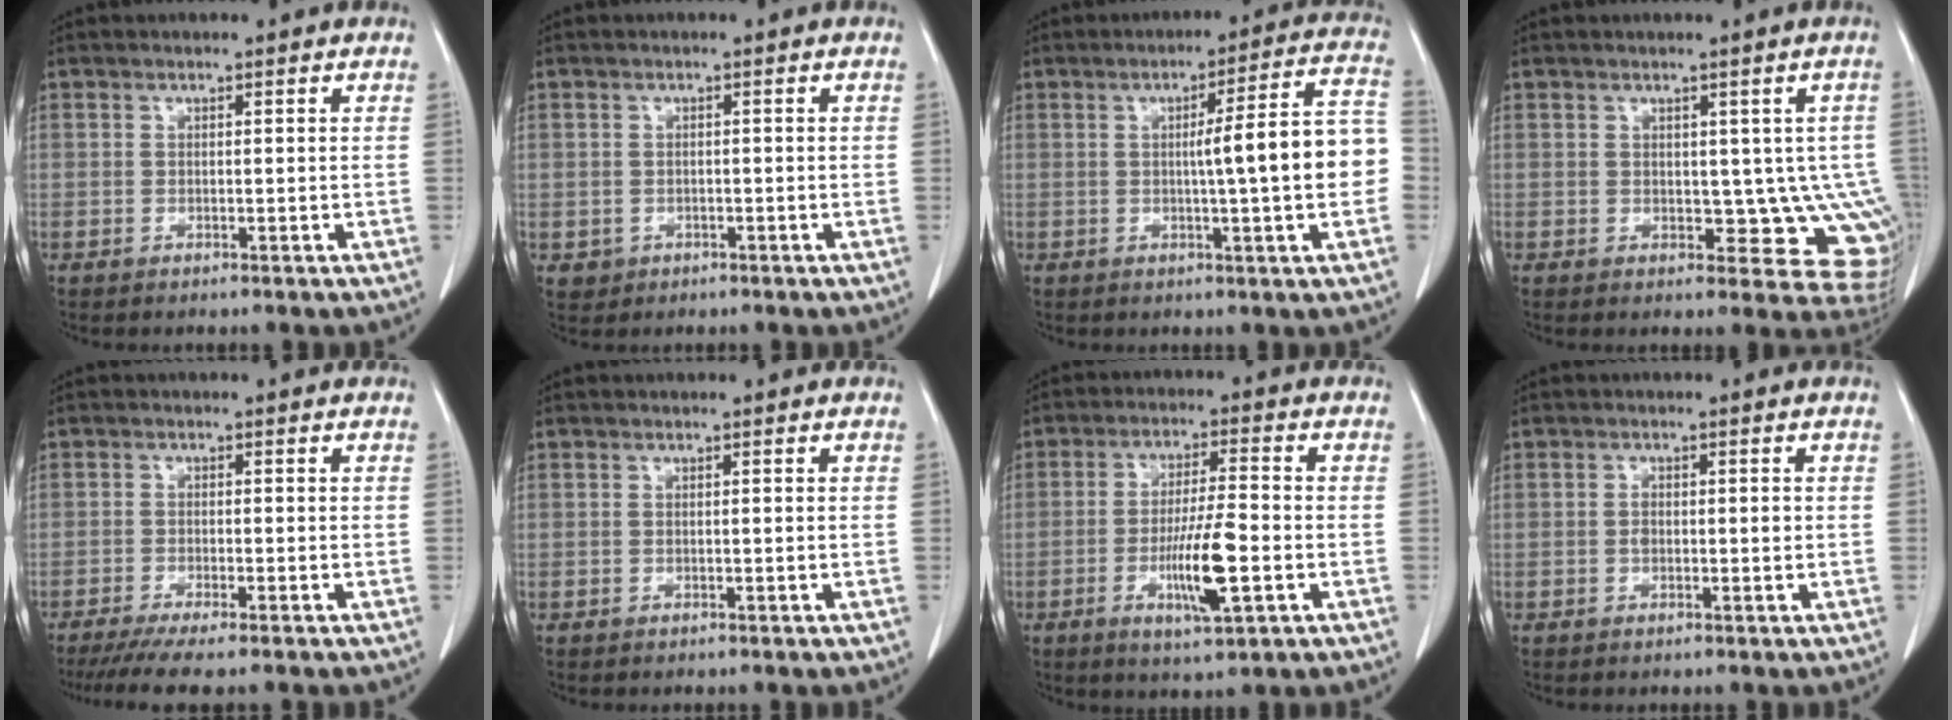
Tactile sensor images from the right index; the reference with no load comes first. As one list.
[{"total": 2.0, "force": [-0.5, 1.9, 0.2], "torque": [0.000, 0.006, -0.002]}, {"total": 12.2, "force": [-0.7, 0.3, 12.1], "torque": [-0.151, 0.026, -0.013]}, {"total": 8.1, "force": [0.2, 4.6, 6.7], "torque": [-0.055, -0.002, 0.011]}, {"total": 6.2, "force": [-5.0, -0.3, 3.6], "torque": [-0.051, -0.016, -0.082]}, {"total": 0.0}, {"total": 9.5, "force": [-2.9, 1.0, 9.0], "torque": [-0.165, -0.010, -0.049]}, {"total": 2.0, "force": [-0.1, 1.0, 1.7], "torque": [-0.031, 0.002, -0.001]}]